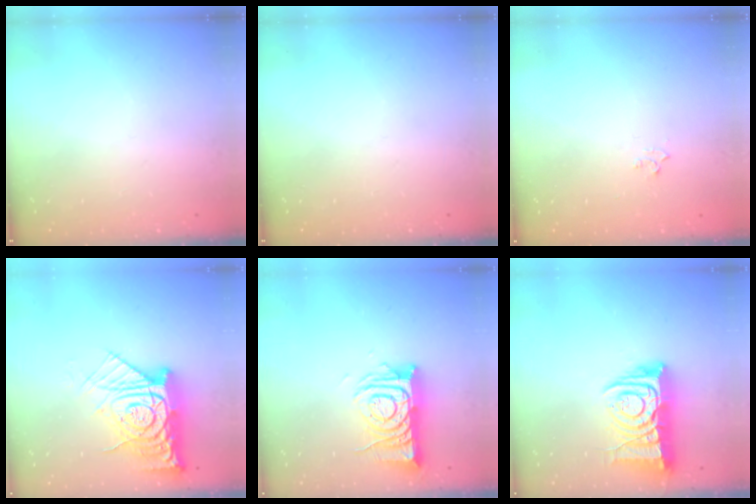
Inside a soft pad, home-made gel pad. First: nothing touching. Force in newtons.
{"total": 0.0}
{"total": 2.9, "press": 2.8, "slide": 0.4}
{"total": 17.3, "press": 17.2, "slide": 1.7}
{"total": 11.7, "press": 11.6, "slide": 1.0}
{"total": 13.5, "press": 13.4, "slide": 1.5}